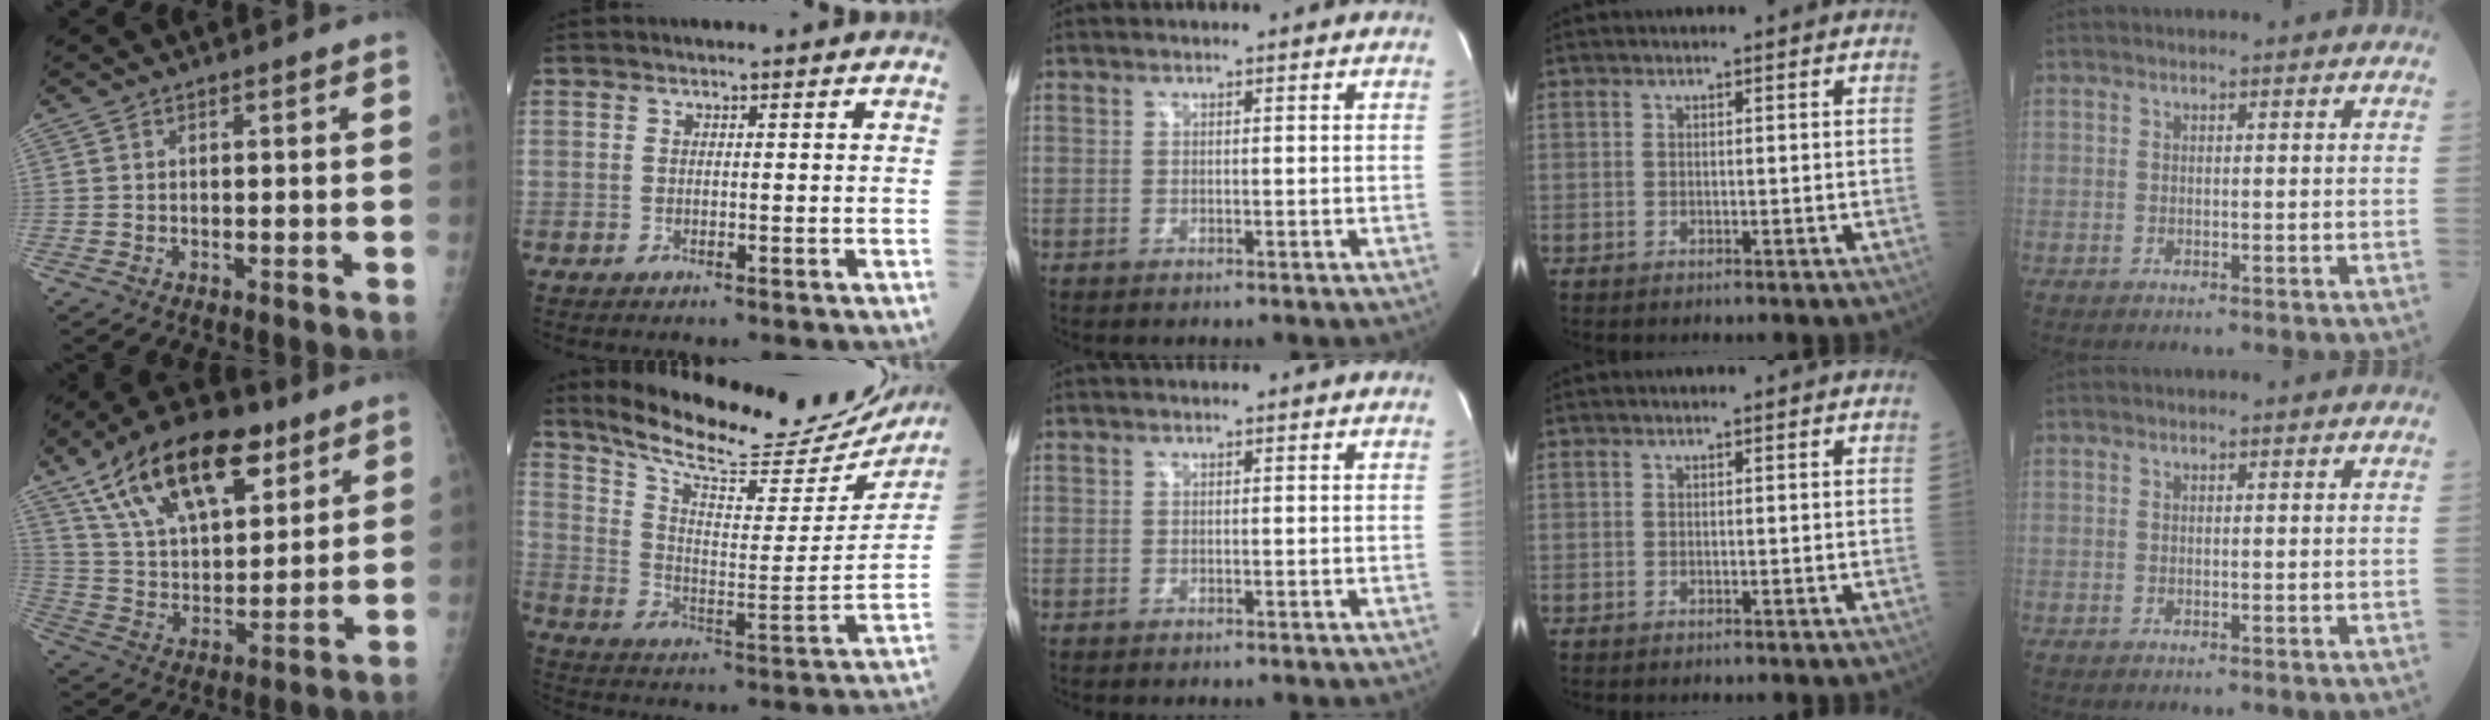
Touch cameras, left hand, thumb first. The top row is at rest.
{"thumb": {"total": 23.7, "force": [13.2, 11.7, 15.9], "torque": [-0.246, -0.025, 0.232]}, "index": {"total": 25.0, "force": [22.5, 4.6, 9.9], "torque": [-0.160, -0.047, 0.311]}}